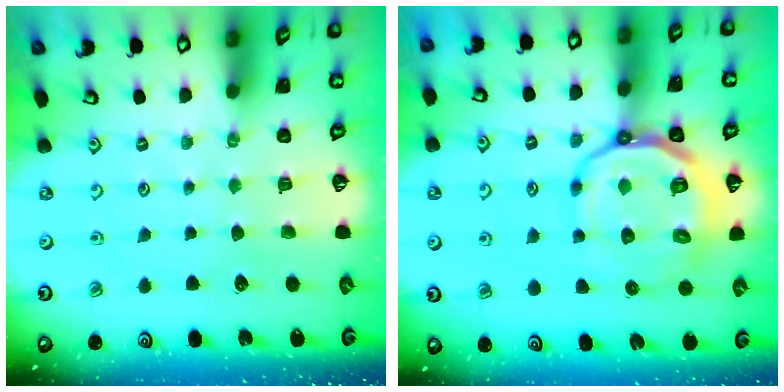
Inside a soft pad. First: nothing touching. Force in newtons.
{"total": 14.9, "press": 14.6, "slide": 2.8}